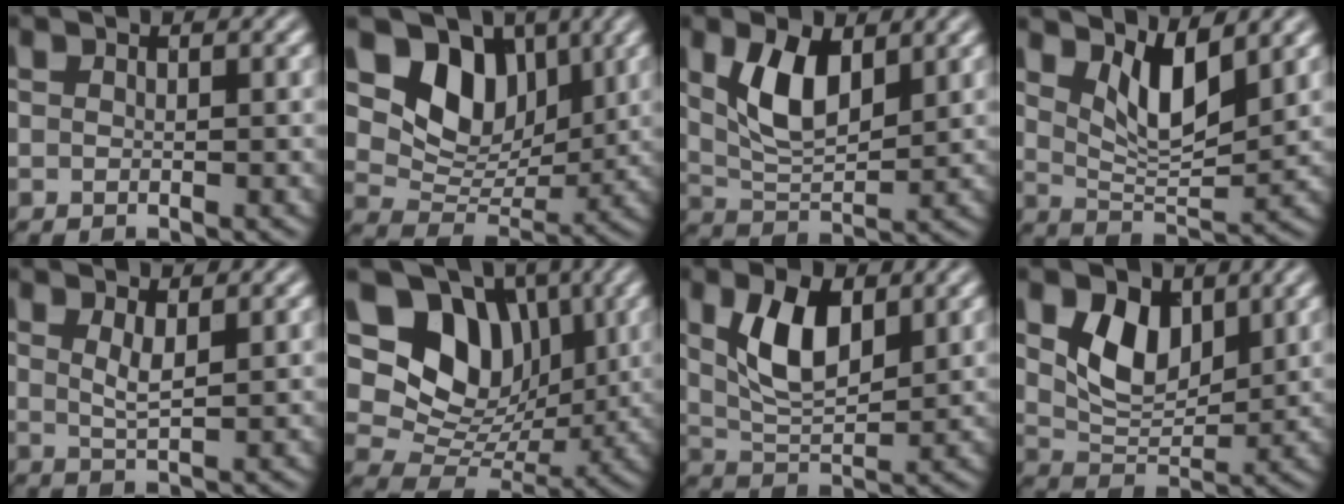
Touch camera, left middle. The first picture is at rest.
{"total": 6.7, "force": [3.0, 4.8, 3.7], "torque": [-0.065, -0.016, 0.051]}
{"total": 5.3, "force": [1.9, 2.6, 4.1], "torque": [-0.096, -0.003, 0.040]}
{"total": 5.0, "force": [2.5, 1.8, 4.0], "torque": [-0.084, -0.015, 0.049]}
{"total": 1.8, "force": [0.6, 0.4, 1.6], "torque": [-0.039, -0.007, 0.018]}
{"total": 8.8, "force": [2.9, 6.8, 4.8], "torque": [-0.087, -0.017, 0.048]}
{"total": 5.6, "force": [1.8, 2.8, 4.5], "torque": [-0.103, -0.001, 0.038]}
{"total": 5.2, "force": [2.0, 3.3, 3.5], "torque": [-0.080, -0.010, 0.039]}